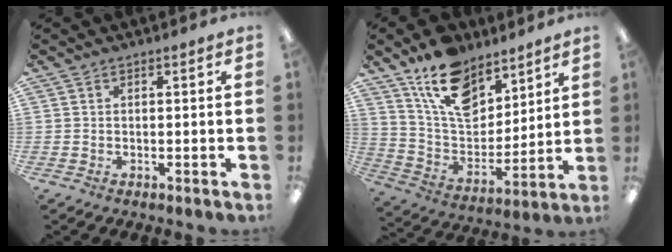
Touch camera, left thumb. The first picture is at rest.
{"total": 16.2, "force": [11.4, 8.8, 7.5], "torque": [-0.139, -0.061, 0.211]}